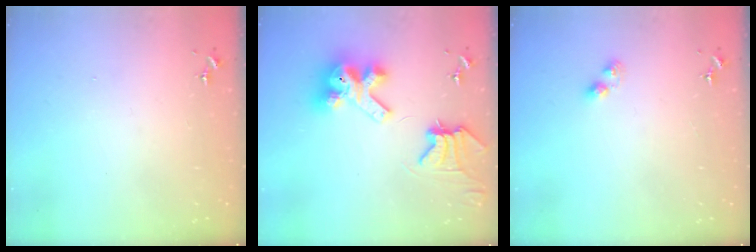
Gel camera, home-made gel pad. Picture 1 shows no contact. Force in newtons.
{"total": 12.7, "press": 12.6, "slide": 1.6}
{"total": 3.4, "press": 3.3, "slide": 0.4}